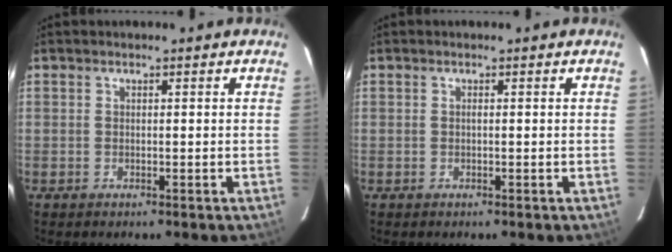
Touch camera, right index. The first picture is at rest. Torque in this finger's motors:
{"motor_torque": [0.10, 0.04, 0.10, 0.02]}